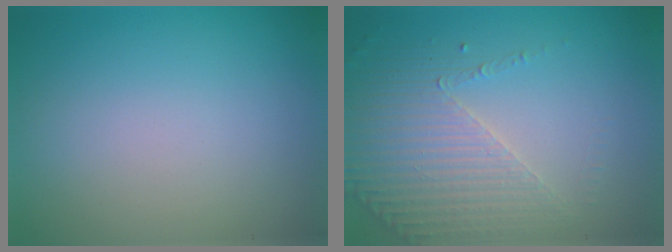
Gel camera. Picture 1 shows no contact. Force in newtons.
{"total": 4.3, "press": 3.2, "slide": 2.9}